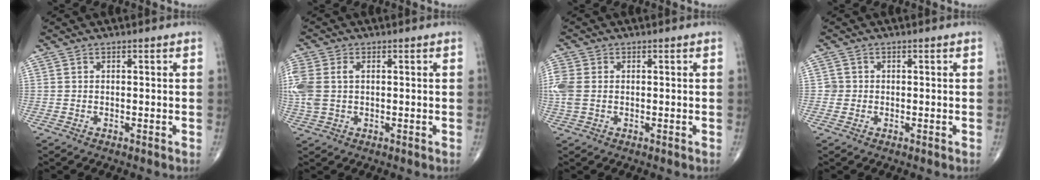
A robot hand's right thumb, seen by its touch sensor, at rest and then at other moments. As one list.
[{"total": 8.2, "force": [0.7, 5.5, 6.0], "torque": [-0.175, 0.014, 0.019]}, {"total": 4.8, "force": [0.0, 3.3, 3.5], "torque": [-0.114, 0.005, -0.002]}, {"total": 1.3, "force": [-0.1, 1.3, 0.0], "torque": [0.009, 0.006, -0.005]}]